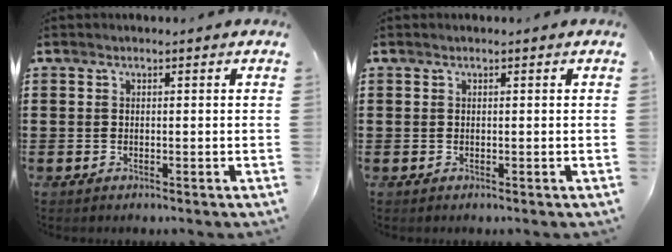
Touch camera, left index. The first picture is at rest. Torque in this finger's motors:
{"motor_torque": [0.03, -0.04, -0.04, -0.01]}